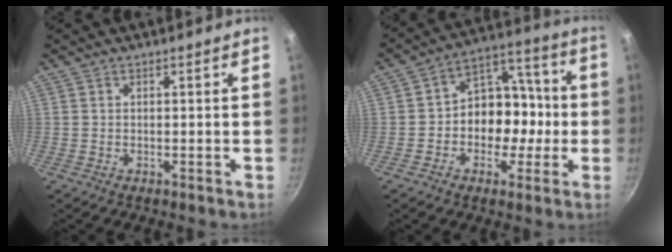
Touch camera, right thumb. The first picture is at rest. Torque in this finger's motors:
{"motor_torque": [-0.25, 0.74, 0.36, 0.40, 0.05]}